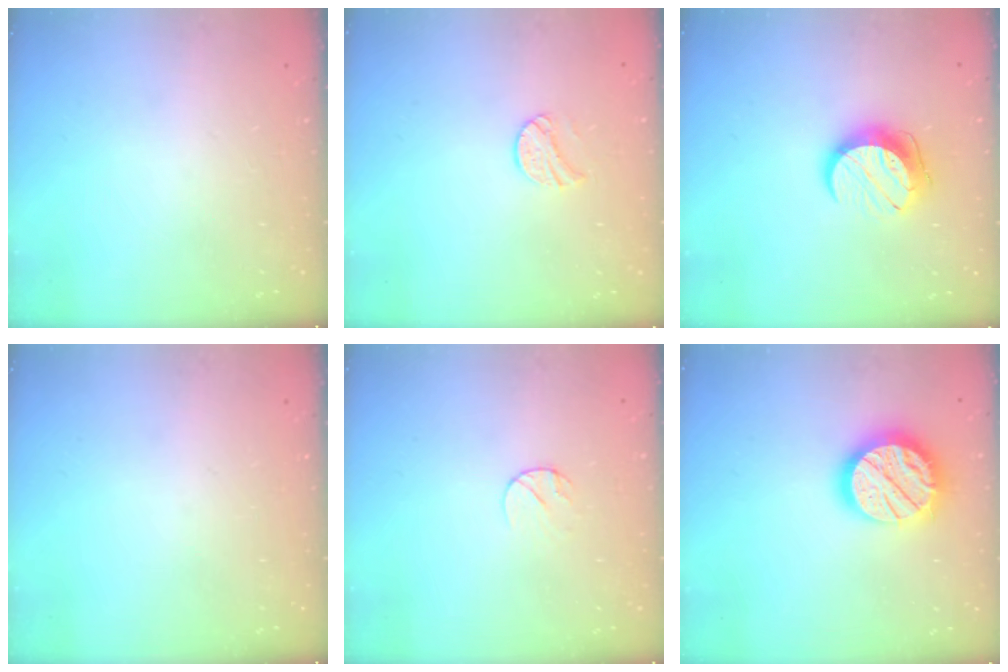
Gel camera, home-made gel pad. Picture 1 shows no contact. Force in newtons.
{"total": 9.2, "press": 9.2, "slide": 0.6}
{"total": 10.8, "press": 10.8, "slide": 0.5}
{"total": 0.0}
{"total": 5.3, "press": 5.2, "slide": 0.6}
{"total": 18.3, "press": 18.3, "slide": 1.3}